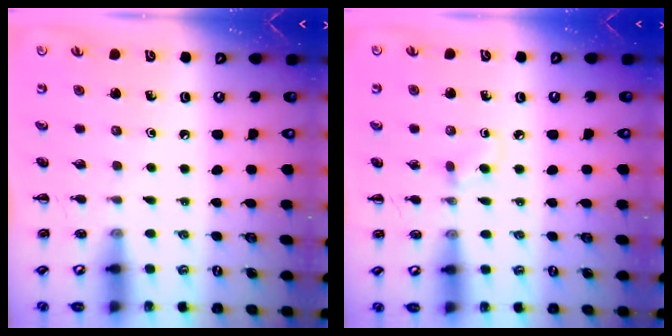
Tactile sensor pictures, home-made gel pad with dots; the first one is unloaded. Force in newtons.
{"total": 3.6, "press": 3.3, "slide": 1.4}